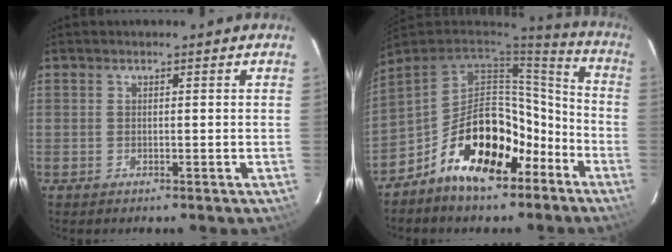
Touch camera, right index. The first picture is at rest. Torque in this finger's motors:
{"motor_torque": [1.80, -0.34, 0.80, 0.05]}